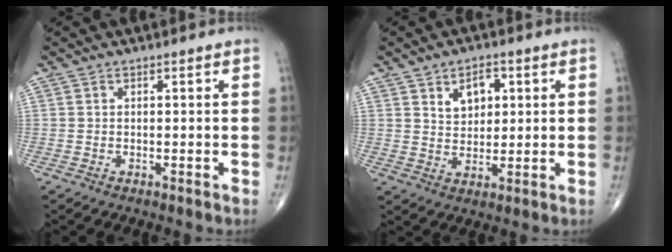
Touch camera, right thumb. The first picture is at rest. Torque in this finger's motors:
{"motor_torque": [0.04, 0.16, -0.04, 0.03, 0.10]}